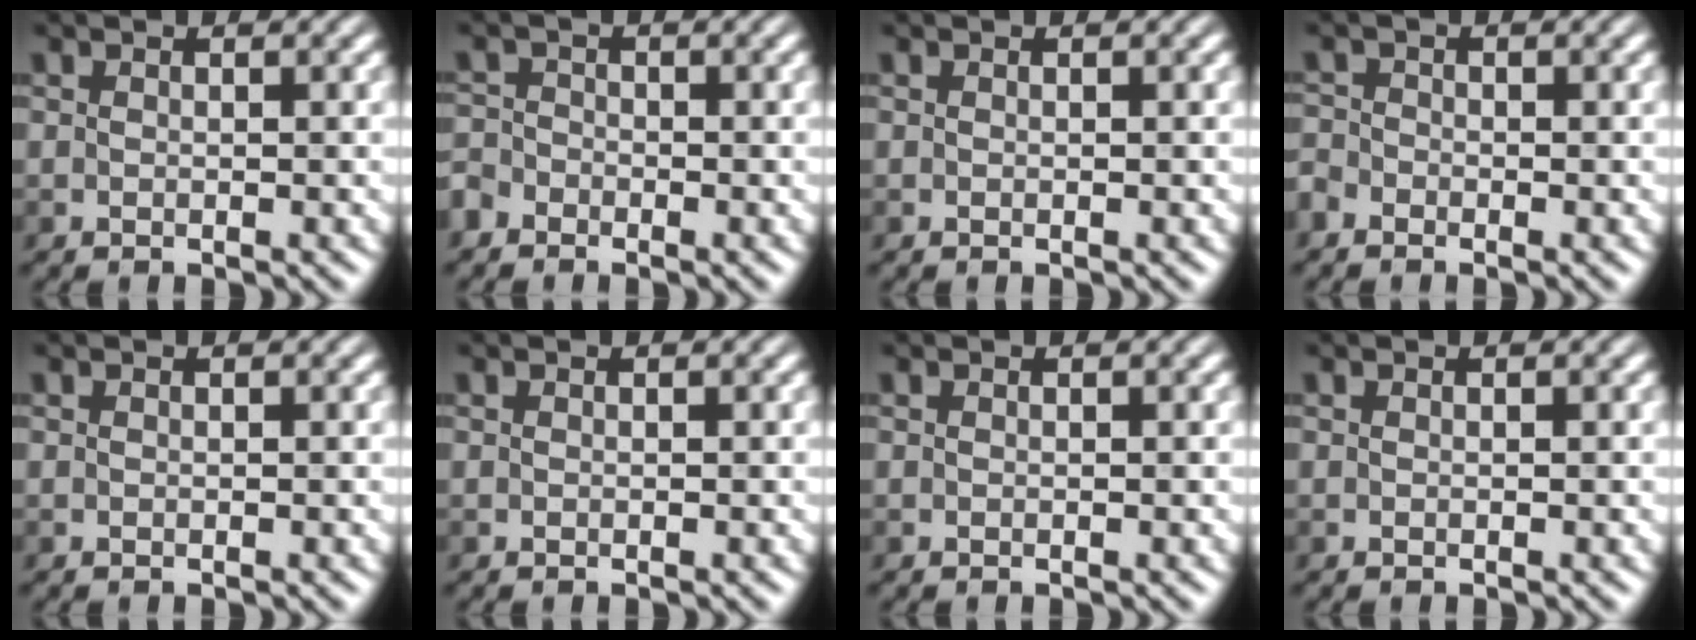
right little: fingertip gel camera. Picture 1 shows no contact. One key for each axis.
{"total": 1.7, "fx": -1.3, "fy": 1.0, "fz": 0.2, "tx": -0.007, "ty": 0.003, "tz": -0.035}
{"total": 0.0}
{"total": 1.3, "fx": -1.0, "fy": 0.7, "fz": 0.2, "tx": -0.002, "ty": 0.002, "tz": -0.027}
{"total": 0.0}
{"total": 0.0}
{"total": 0.0}
{"total": 0.0}